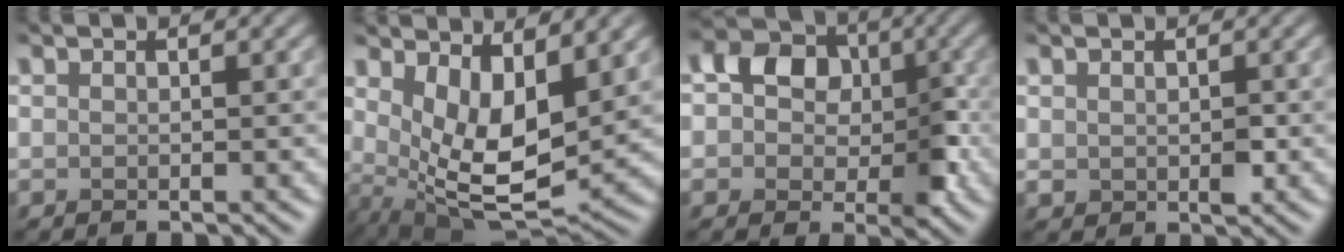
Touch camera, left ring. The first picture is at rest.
{"total": 6.9, "force": [1.5, 3.4, 5.8], "torque": [-0.105, -0.027, 0.025]}
{"total": 6.4, "force": [-0.3, 5.1, 3.9], "torque": [-0.043, 0.002, -0.030]}
{"total": 1.3, "force": [0.2, 1.0, 0.8], "torque": [-0.017, -0.005, 0.000]}